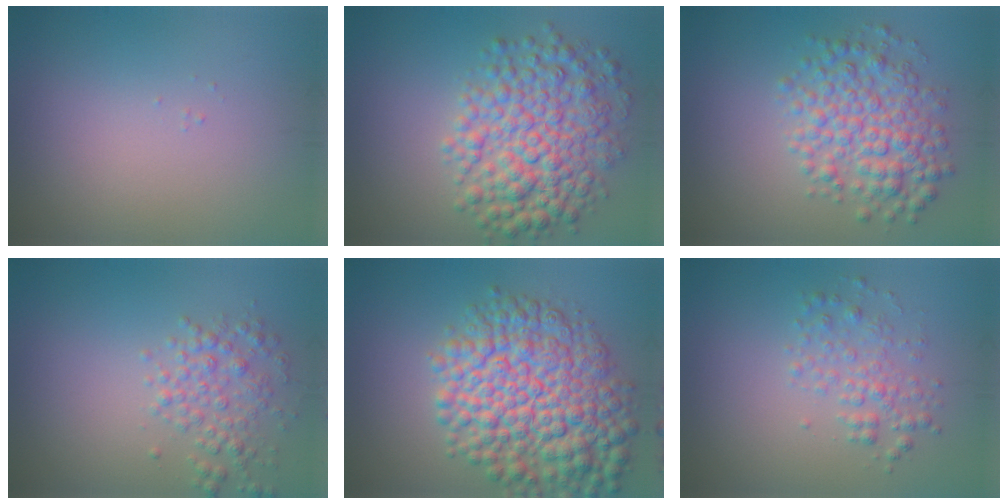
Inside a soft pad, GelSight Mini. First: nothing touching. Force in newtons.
{"total": 7.7, "press": 7.7, "slide": 0.1}
{"total": 5.5, "press": 5.5, "slide": 0.1}
{"total": 2.8, "press": 2.8, "slide": 0.1}
{"total": 10.7, "press": 10.7, "slide": 0.3}
{"total": 2.4, "press": 2.4, "slide": 0.1}